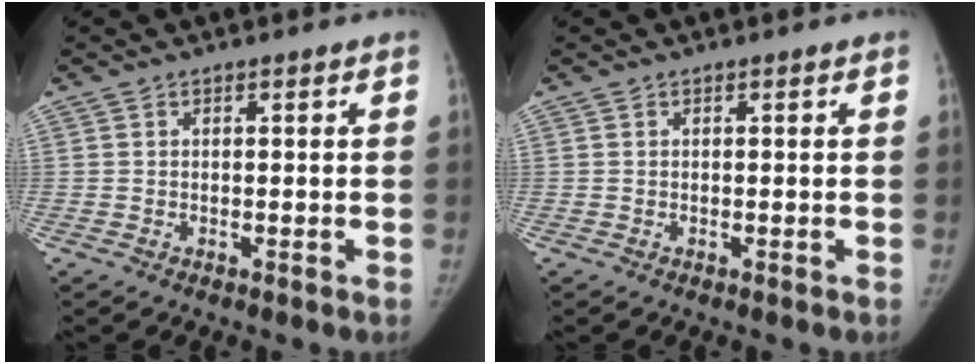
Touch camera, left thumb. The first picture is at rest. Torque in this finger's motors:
{"motor_torque": [0.00, 0.00, 0.05, -0.05, 0.00]}